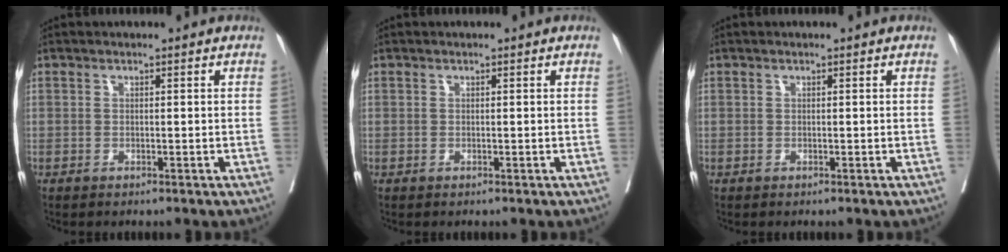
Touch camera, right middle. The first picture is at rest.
{"total": 0.0}
{"total": 0.0}